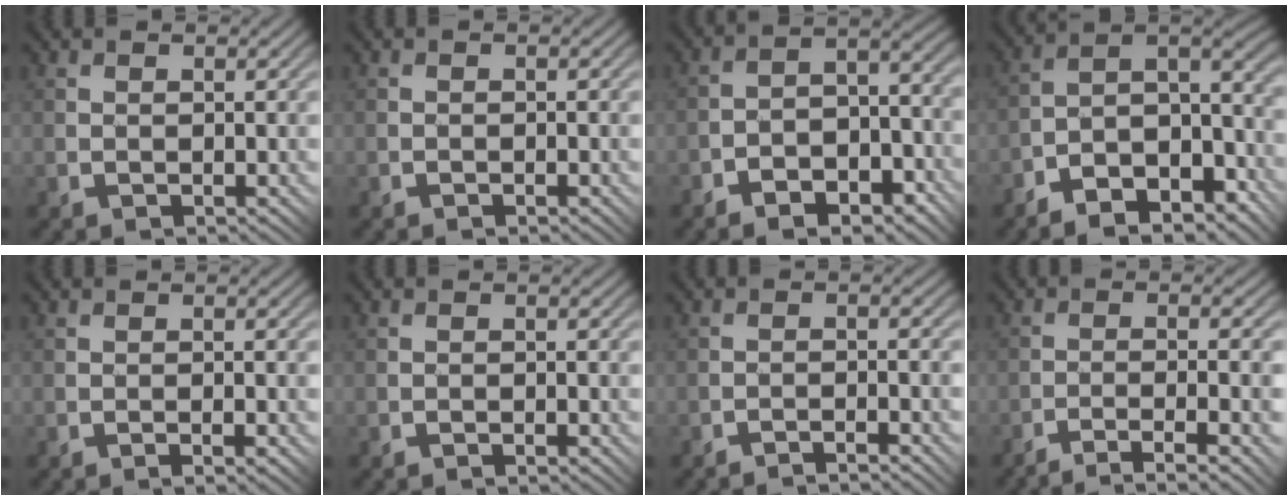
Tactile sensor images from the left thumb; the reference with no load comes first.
{"total": 0.6, "force": [-0.5, 0.2, 0.4], "torque": [-0.002, 0.005, -0.008]}
{"total": 7.5, "force": [-4.6, 3.5, 4.7], "torque": [-0.069, -0.003, -0.084]}
{"total": 10.7, "force": [-7.4, 4.0, 6.6], "torque": [-0.111, -0.005, -0.127]}
{"total": 1.8, "force": [-1.0, 0.3, 1.5], "torque": [-0.020, 0.007, -0.013]}
{"total": 0.9, "force": [-0.7, 0.1, 0.6], "torque": [-0.006, 0.007, -0.012]}
{"total": 2.9, "force": [-2.4, -0.4, 1.5], "torque": [-0.027, 0.012, -0.043]}
{"total": 9.3, "force": [-6.2, 0.6, 6.9], "torque": [-0.104, 0.017, -0.092]}